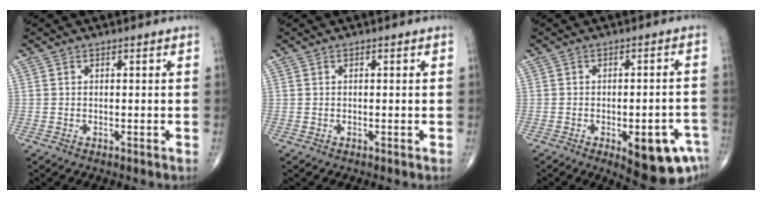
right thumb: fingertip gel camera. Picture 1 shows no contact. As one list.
[{"total": 0.0}, {"total": 12.5, "force": [-5.7, 4.6, 10.1], "torque": [-0.095, 0.023, -0.062]}]